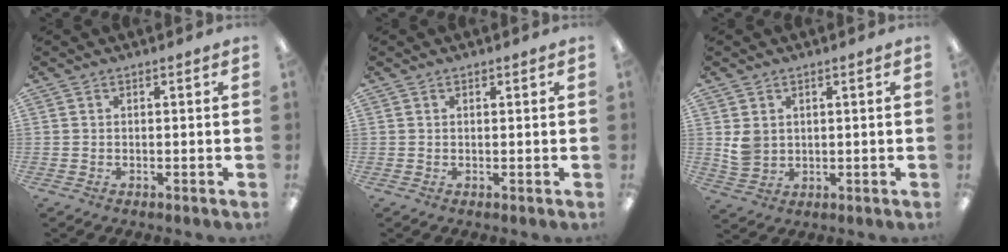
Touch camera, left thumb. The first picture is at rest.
{"total": 0.5, "force": [0.4, 0.2, 0.2], "torque": [0.003, -0.003, 0.007]}
{"total": 4.0, "force": [1.4, 3.4, 1.6], "torque": [-0.028, 0.001, 0.029]}